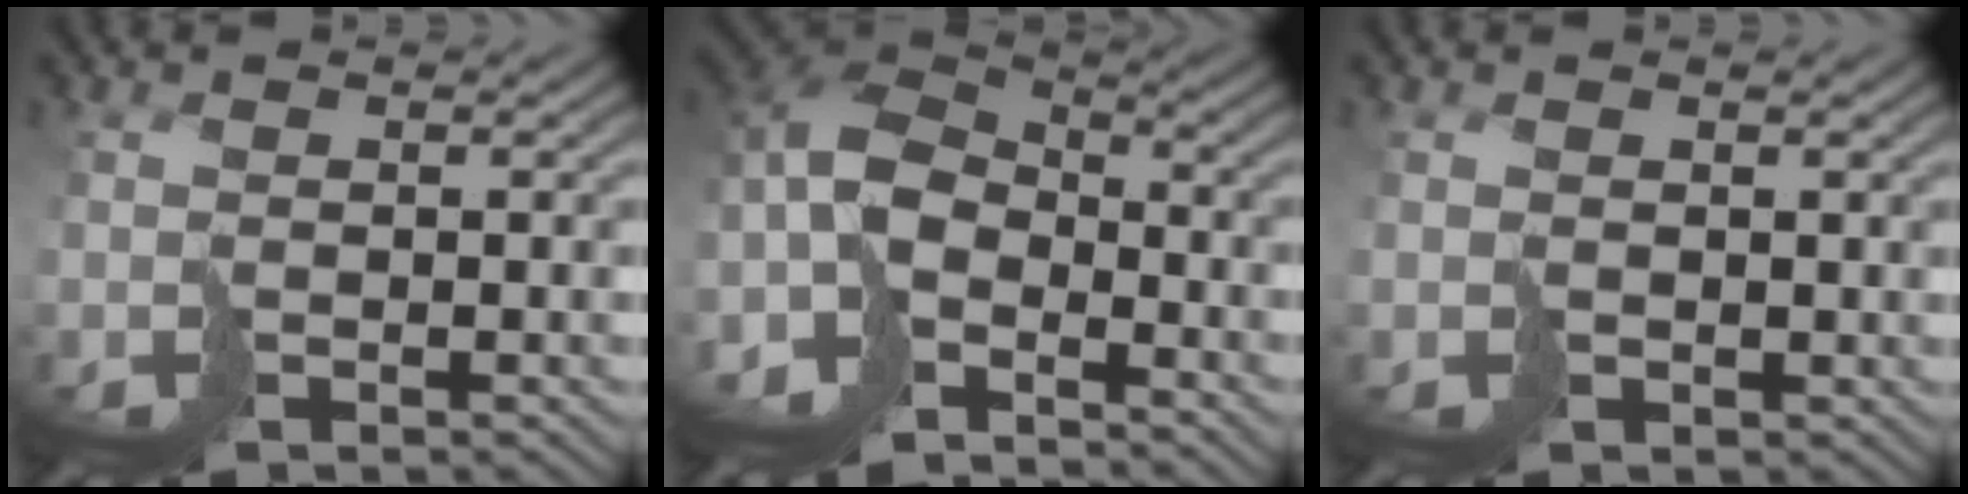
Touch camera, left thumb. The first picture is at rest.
{"total": 11.9, "force": [-6.9, 6.2, 7.4], "torque": [-0.193, -0.019, -0.150]}
{"total": 0.6, "force": [0.5, 0.4, 0.0], "torque": [-0.002, -0.001, 0.010]}